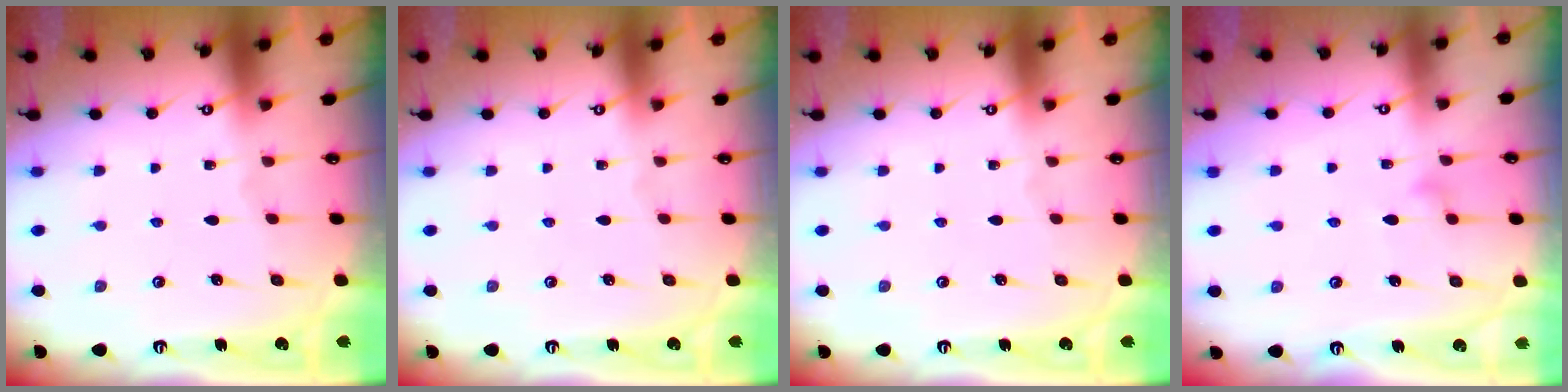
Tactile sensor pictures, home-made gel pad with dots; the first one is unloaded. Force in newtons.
{"total": 0.0}
{"total": 0.0}
{"total": 7.8, "press": 7.8, "slide": 0.6}